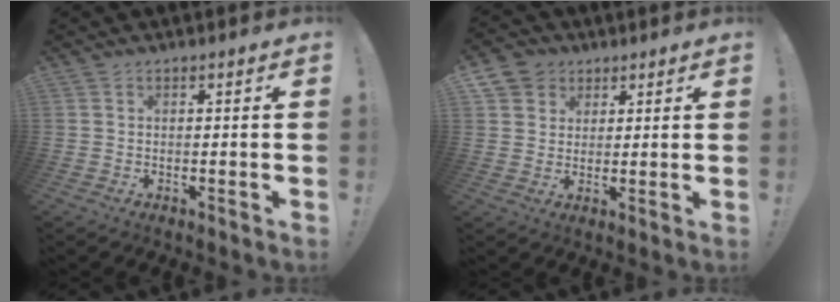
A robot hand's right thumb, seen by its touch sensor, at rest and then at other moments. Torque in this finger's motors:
{"motor_torque": [-0.03, 0.03, 0.08, -0.07, 0.00]}